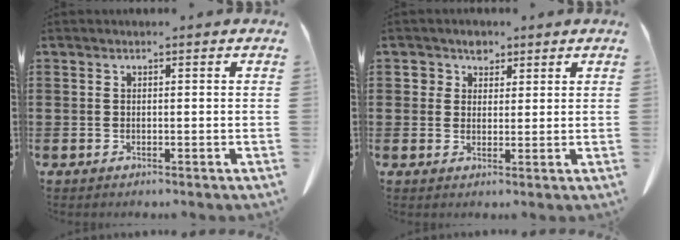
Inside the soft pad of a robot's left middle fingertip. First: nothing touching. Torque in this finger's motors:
{"motor_torque": [-0.04, 0.06, 0.00, 0.00]}